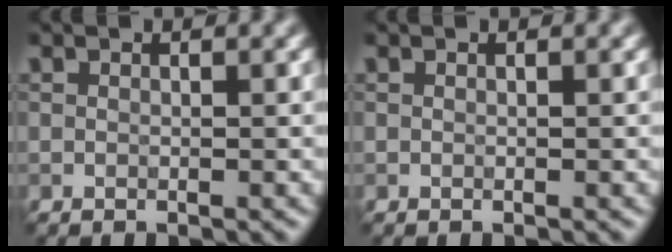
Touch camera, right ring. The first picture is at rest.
{"total": 0.0}